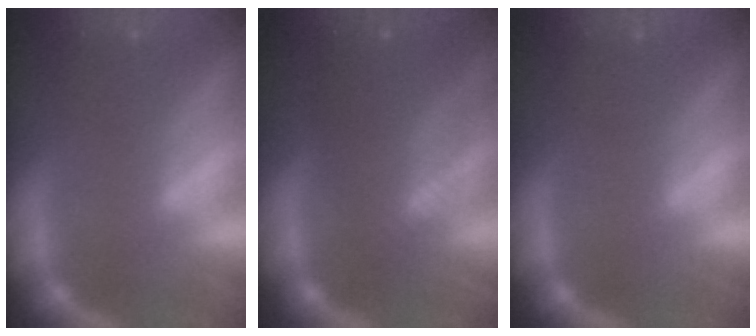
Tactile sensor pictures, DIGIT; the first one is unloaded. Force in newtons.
{"total": 6.0}
{"total": 0.0}